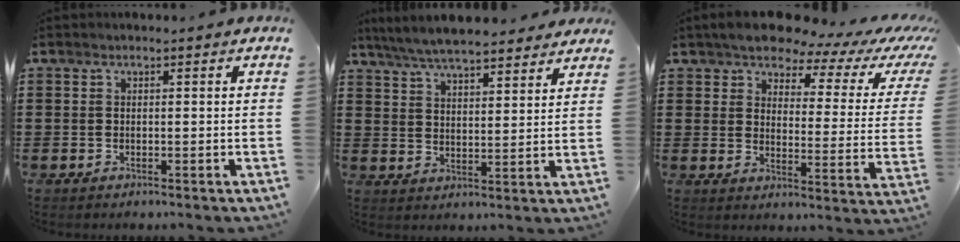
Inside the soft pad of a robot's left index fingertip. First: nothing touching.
{"total": 6.5, "force": [6.1, 0.9, 2.1], "torque": [-0.062, -0.019, 0.111]}
{"total": 6.7, "force": [5.9, 1.9, 2.4], "torque": [-0.068, -0.038, 0.099]}